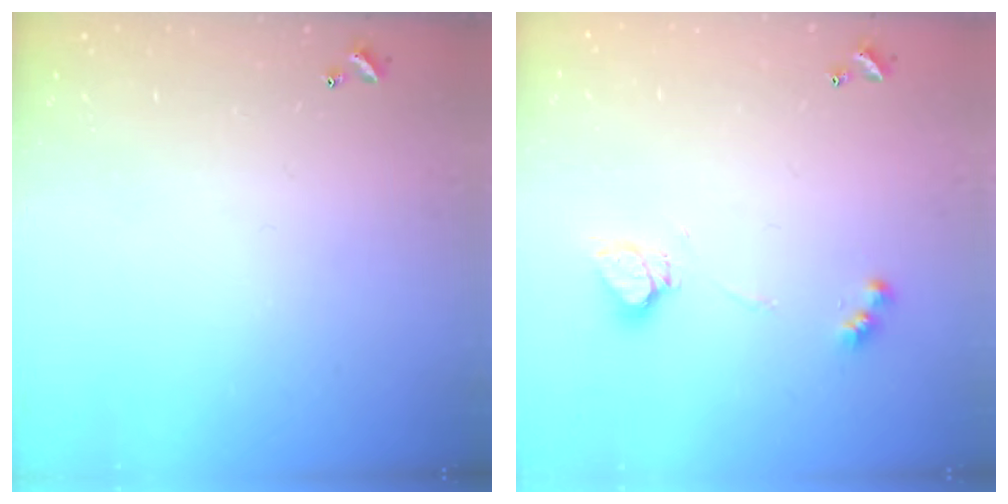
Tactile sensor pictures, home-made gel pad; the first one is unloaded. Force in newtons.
{"total": 8.7, "press": 8.7, "slide": 1.0}